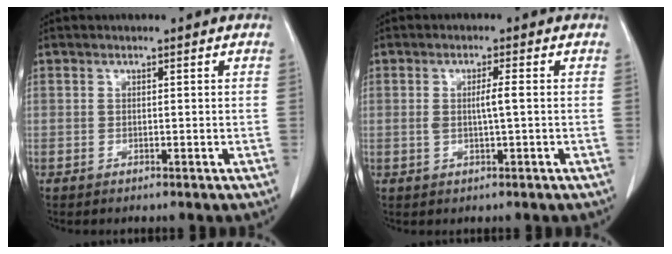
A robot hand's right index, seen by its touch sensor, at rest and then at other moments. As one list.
[{"total": 2.4, "force": [0.1, 0.0, 2.4], "torque": [-0.043, 0.003, 0.005]}]